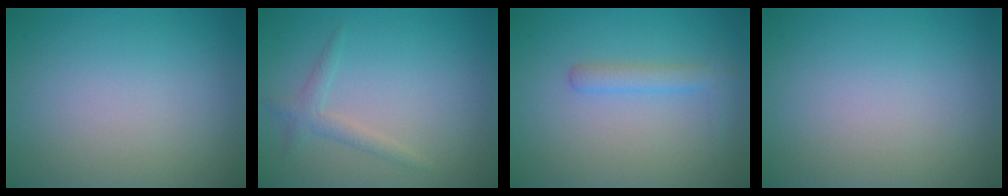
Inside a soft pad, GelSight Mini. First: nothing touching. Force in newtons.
{"total": 1.6, "press": 1.6, "slide": 0.1}
{"total": 1.9, "press": 1.9, "slide": 0.2}
{"total": 0.0}